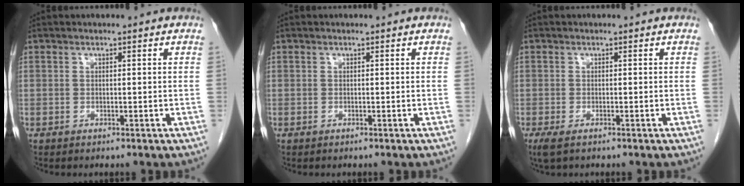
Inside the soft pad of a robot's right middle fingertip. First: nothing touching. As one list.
[{"total": 0.0}, {"total": 2.1, "force": [-1.3, 0.7, 1.5], "torque": [-0.035, -0.007, -0.021]}]